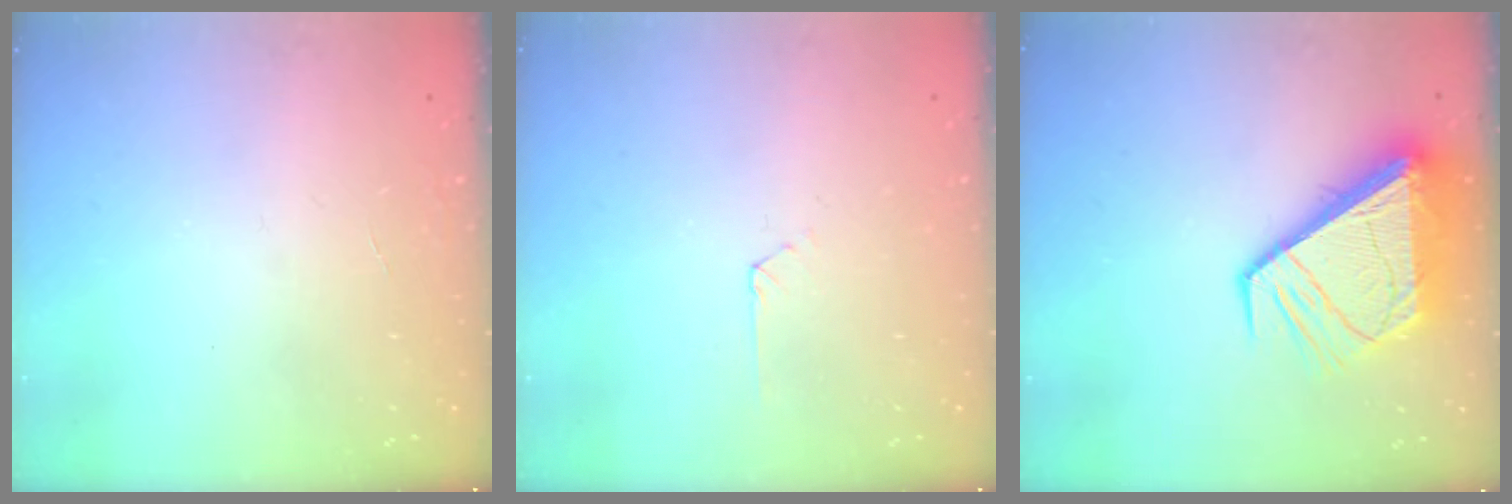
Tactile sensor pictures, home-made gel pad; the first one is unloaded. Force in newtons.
{"total": 1.5, "press": 1.4, "slide": 0.2}
{"total": 16.0, "press": 15.9, "slide": 1.9}